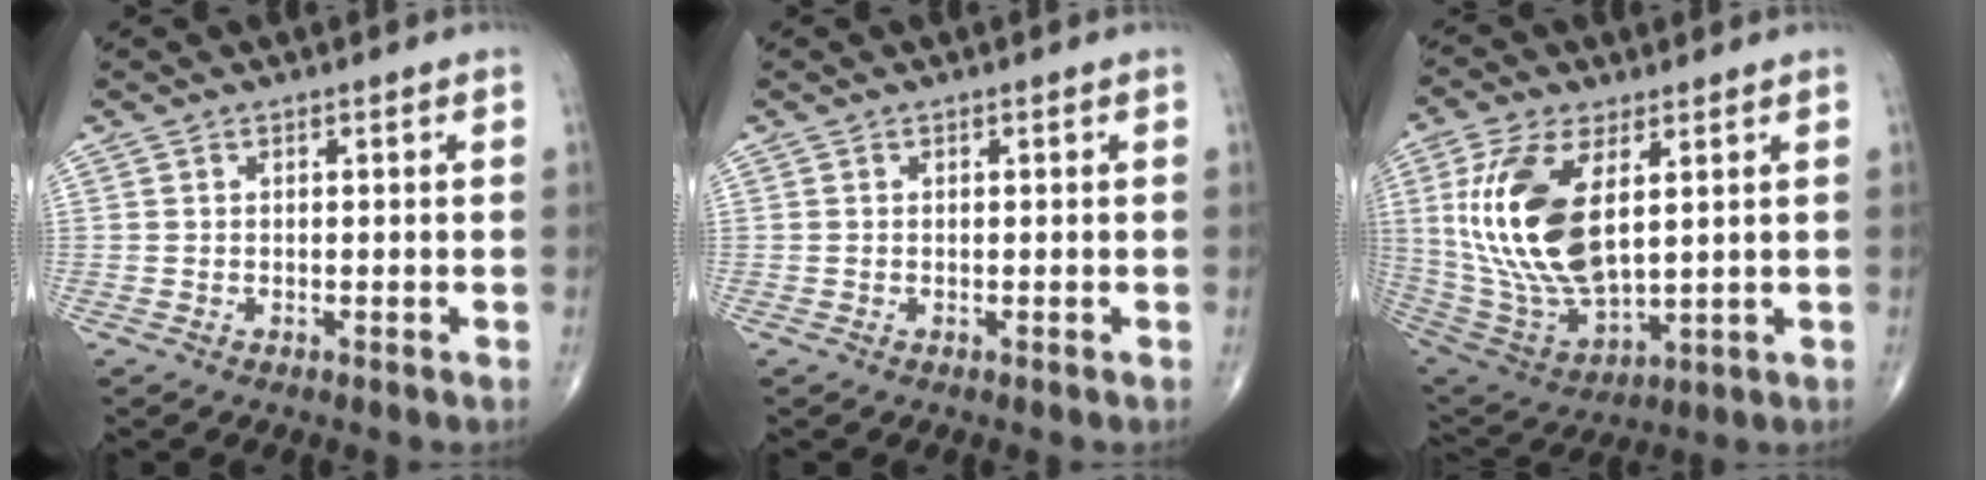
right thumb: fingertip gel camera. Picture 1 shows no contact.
{"total": 0.0}
{"total": 19.5, "force": [4.4, 9.4, 16.5], "torque": [-0.333, -0.025, 0.095]}